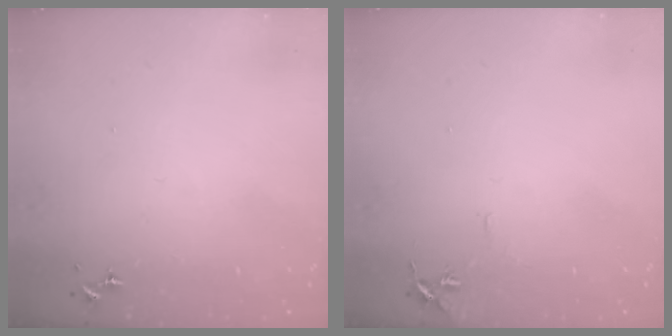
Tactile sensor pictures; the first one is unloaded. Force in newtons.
{"total": 3.5, "press": 3.5, "slide": 0.4}